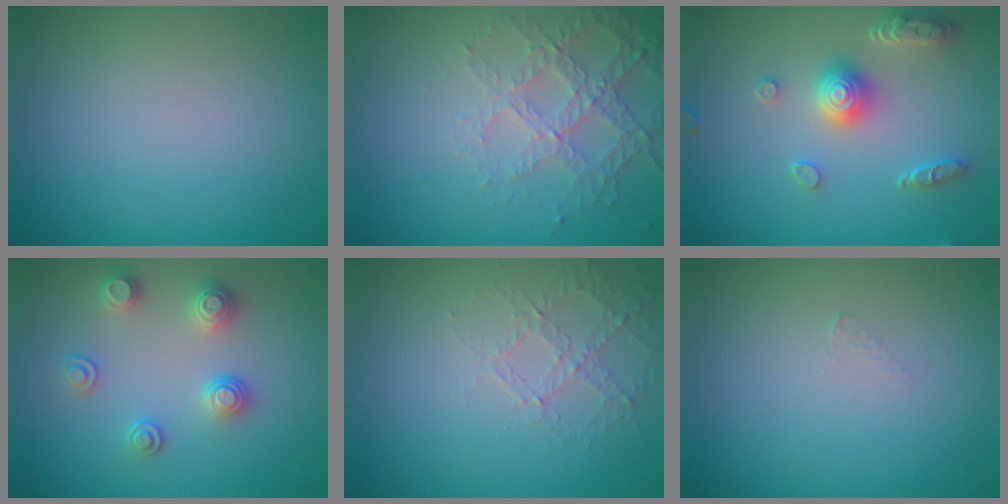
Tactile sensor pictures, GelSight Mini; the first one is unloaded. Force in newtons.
{"total": 4.2, "press": 3.0, "slide": 2.9}
{"total": 4.3, "press": 3.7, "slide": 2.2}
{"total": 2.6, "press": 2.6, "slide": 0.2}
{"total": 1.4, "press": 0.8, "slide": 1.2}
{"total": 0.7, "press": 0.7, "slide": 0.1}